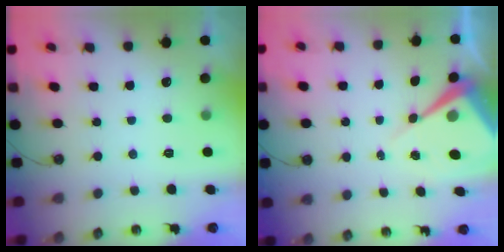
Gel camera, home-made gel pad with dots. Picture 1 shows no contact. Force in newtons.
{"total": 8.7, "press": 8.7, "slide": 0.7}